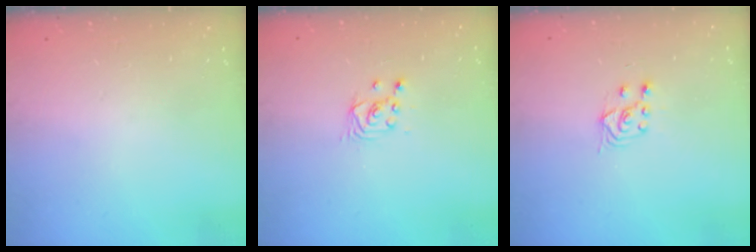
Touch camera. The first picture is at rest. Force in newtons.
{"total": 2.2, "press": 2.2, "slide": 0.3}
{"total": 3.9, "press": 3.8, "slide": 0.9}